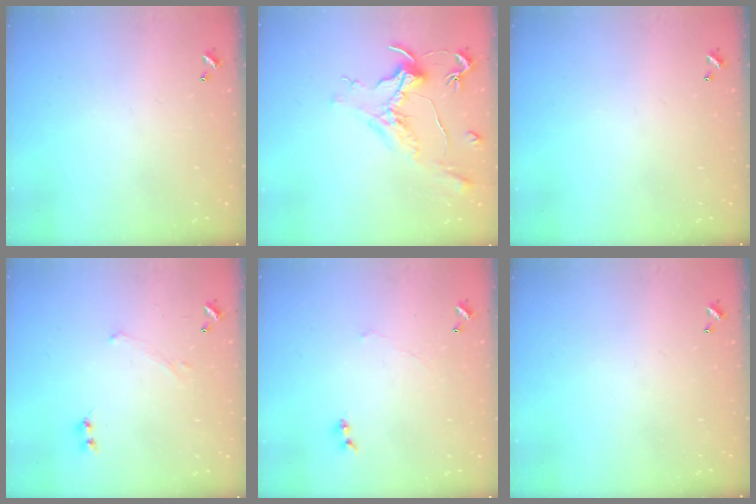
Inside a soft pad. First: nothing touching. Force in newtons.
{"total": 1.5, "press": 1.2, "slide": 0.9}
{"total": 0.0}
{"total": 0.7, "press": 0.7, "slide": 0.3}
{"total": 0.7, "press": 0.1, "slide": 0.7}
{"total": 0.0}